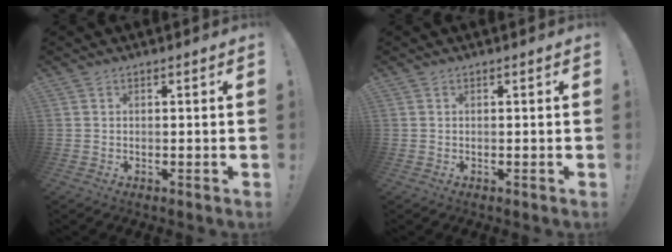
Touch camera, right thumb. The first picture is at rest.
{"total": 0.0}